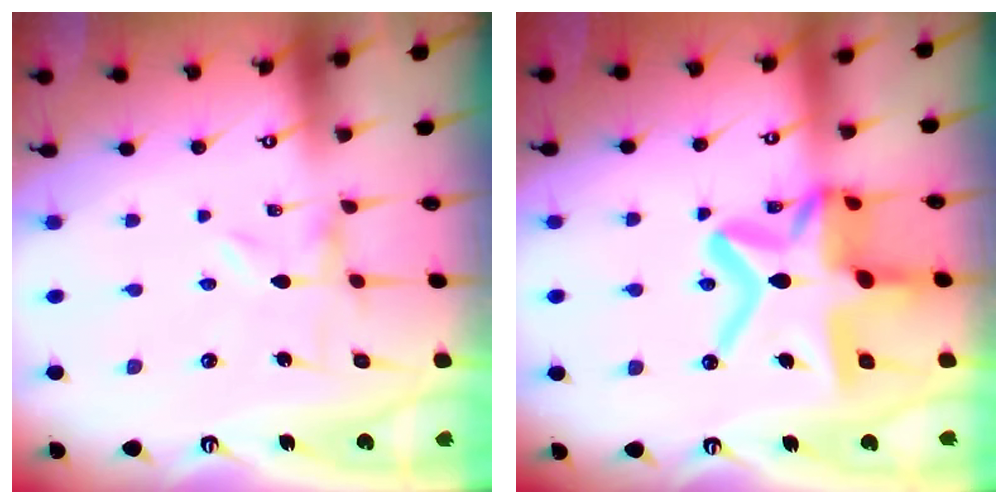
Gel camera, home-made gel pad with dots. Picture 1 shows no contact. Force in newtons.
{"total": 22.6, "press": 22.5, "slide": 2.1}